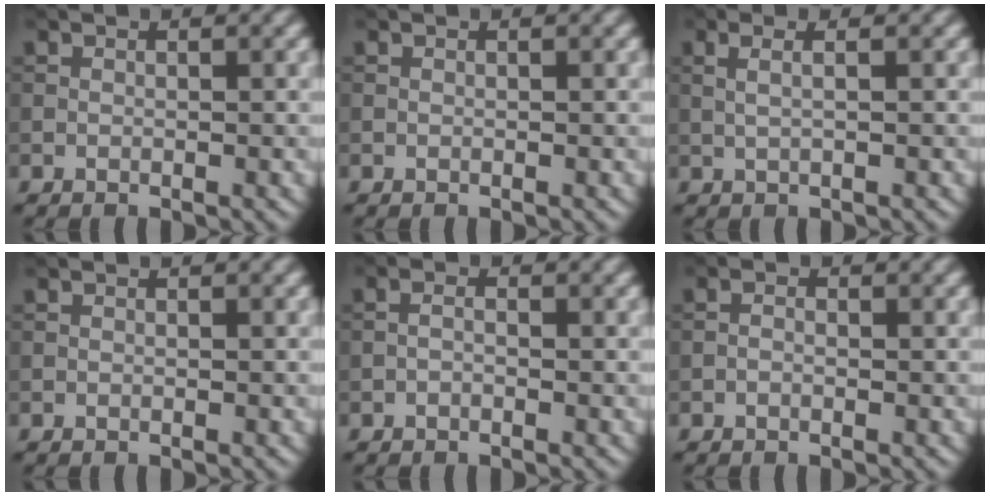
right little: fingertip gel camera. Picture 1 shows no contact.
{"total": 0.0}
{"total": 2.4, "force": [1.0, 1.0, 1.9], "torque": [-0.024, 0.009, 0.000]}
{"total": 0.0}
{"total": 0.9, "force": [-0.4, 0.4, 0.6], "torque": [-0.012, -0.003, -0.014]}
{"total": 0.7, "force": [-0.3, 0.4, 0.5], "torque": [-0.011, 0.000, -0.010]}